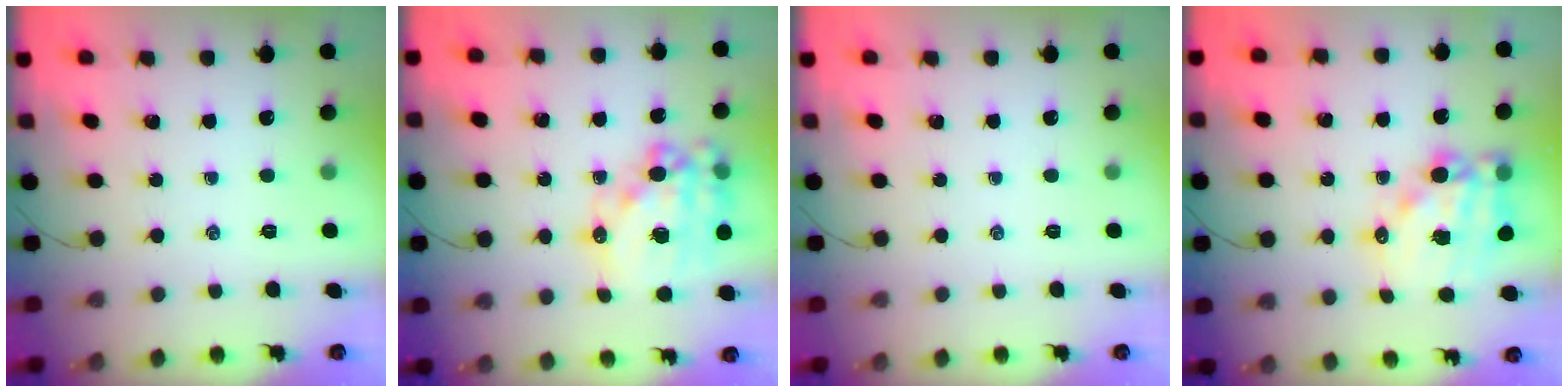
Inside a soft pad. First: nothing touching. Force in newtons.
{"total": 21.4, "press": 20.9, "slide": 4.6}
{"total": 0.0}
{"total": 15.5, "press": 15.1, "slide": 3.7}